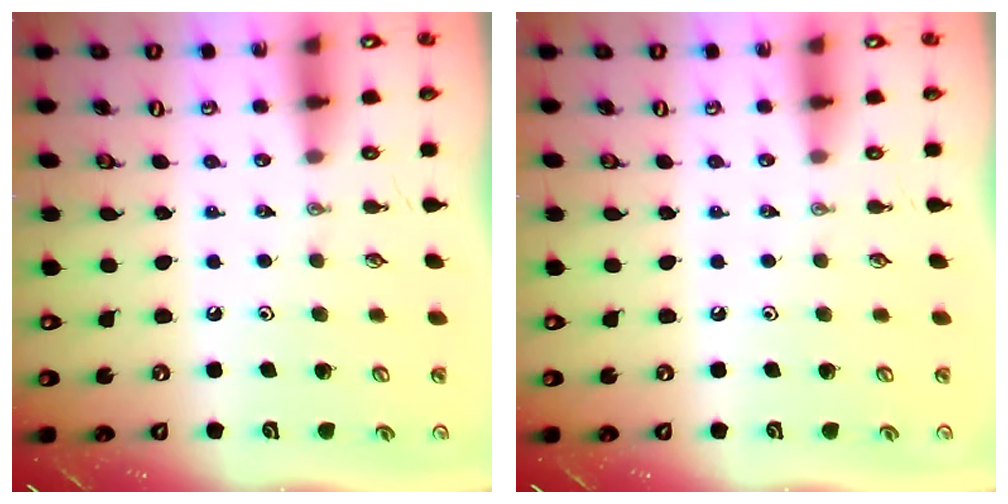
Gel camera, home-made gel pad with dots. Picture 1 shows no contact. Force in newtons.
{"total": 0.0}